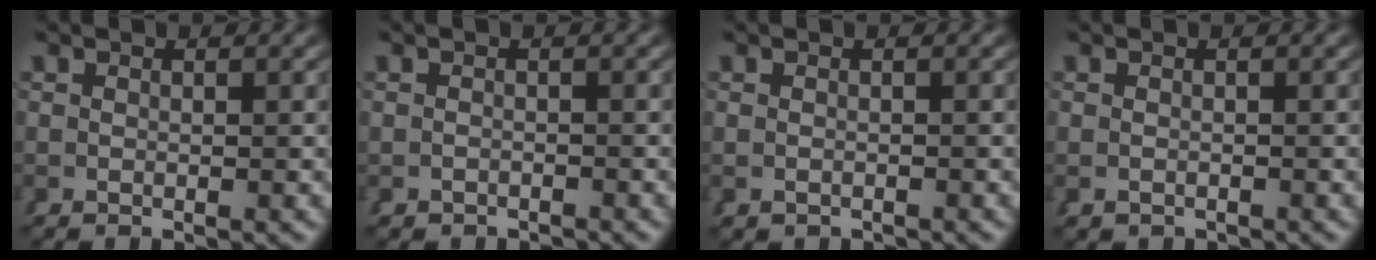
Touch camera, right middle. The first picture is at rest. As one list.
[{"total": 1.4, "force": [-1.3, 0.0, -0.4], "torque": [0.005, -0.011, -0.015]}, {"total": 1.0, "force": [-0.8, 0.4, 0.1], "torque": [-0.013, -0.009, -0.007]}, {"total": 0.9, "force": [-0.8, 0.4, 0.1], "torque": [-0.012, -0.009, -0.006]}]